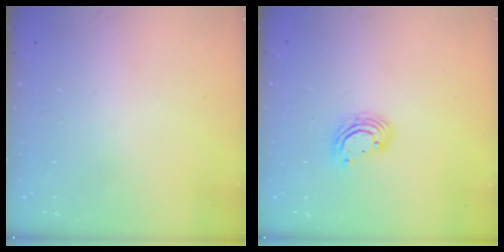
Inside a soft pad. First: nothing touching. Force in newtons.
{"total": 5.1, "press": 5.1, "slide": 0.3}